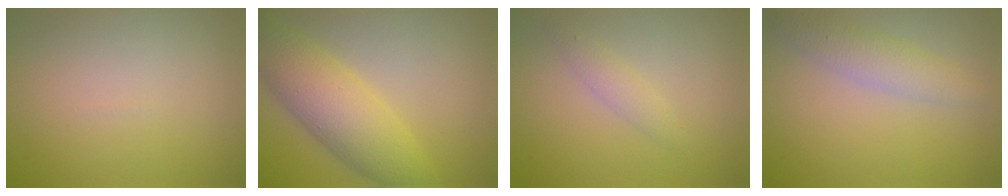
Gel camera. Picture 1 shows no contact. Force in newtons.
{"total": 7.0, "press": 7.0, "slide": 0.0}
{"total": 1.5, "press": 1.5, "slide": 0.0}
{"total": 2.9, "press": 2.9, "slide": 0.1}